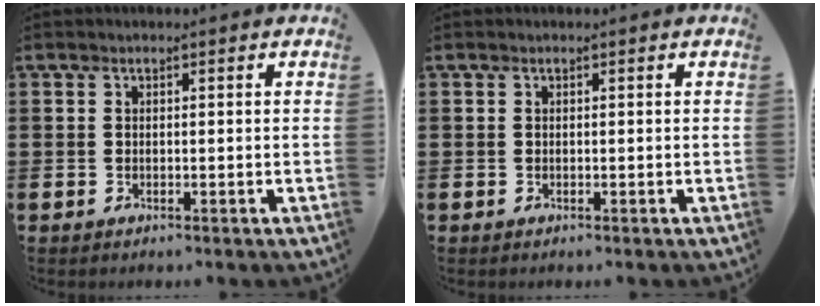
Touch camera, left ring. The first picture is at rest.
{"total": 0.0}